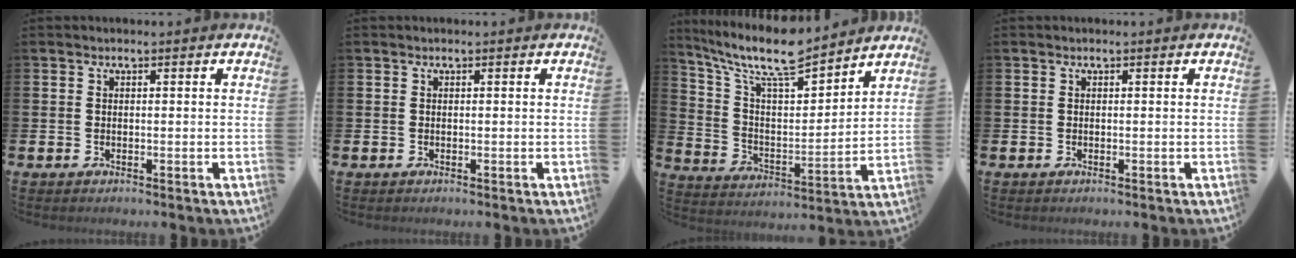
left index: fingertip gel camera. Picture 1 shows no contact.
{"total": 0.0}
{"total": 11.1, "force": [9.6, 2.3, 5.0], "torque": [-0.130, -0.057, 0.169]}
{"total": 0.0}